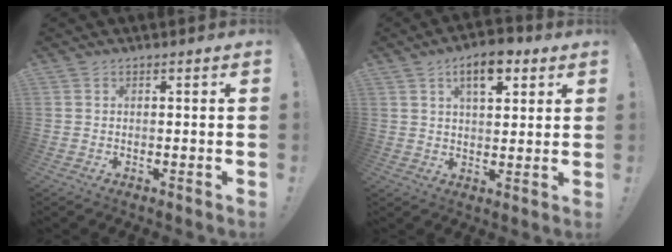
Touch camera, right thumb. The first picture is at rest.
{"total": 9.1, "force": [4.8, 4.4, 6.3], "torque": [-0.086, -0.012, 0.081]}